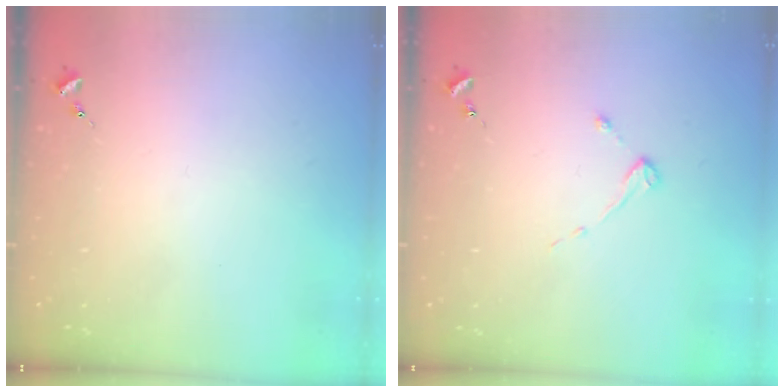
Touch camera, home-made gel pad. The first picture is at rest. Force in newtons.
{"total": 2.6, "press": 2.6, "slide": 0.4}